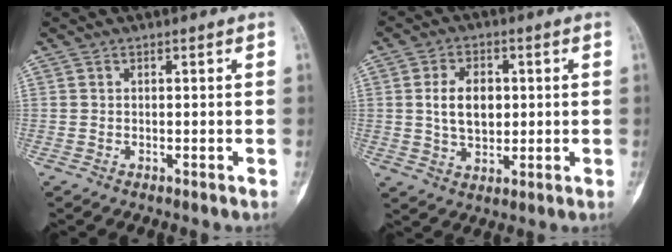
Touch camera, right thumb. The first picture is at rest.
{"total": 8.2, "force": [0.9, 5.5, 6.0], "torque": [-0.085, 0.000, 0.019]}